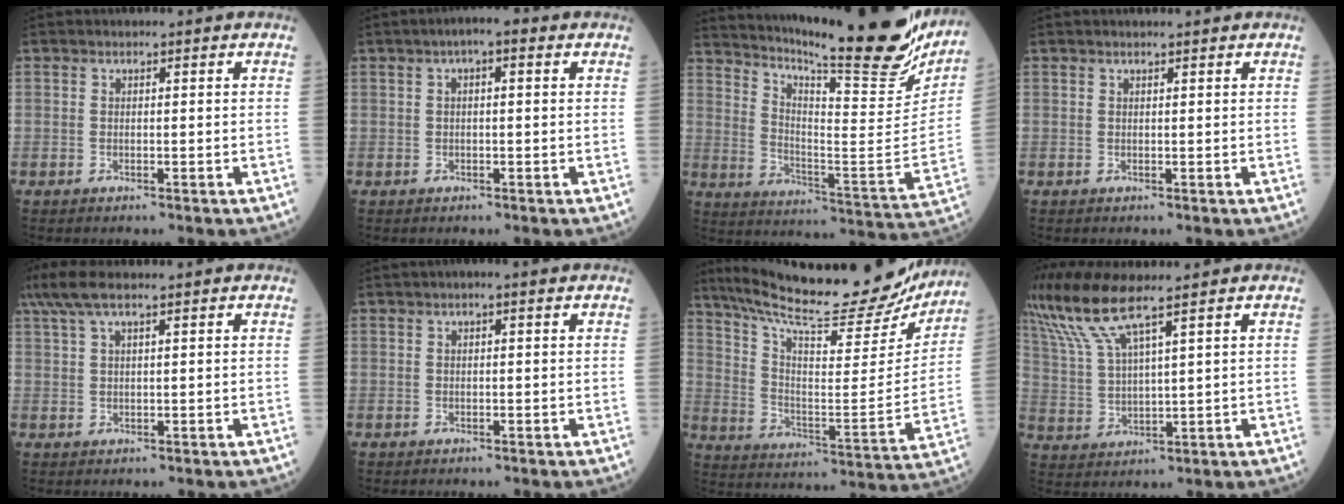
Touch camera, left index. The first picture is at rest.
{"total": 3.1, "force": [0.9, 0.9, 2.8], "torque": [-0.044, 0.011, 0.008]}
{"total": 28.9, "force": [24.7, 3.0, 14.6], "torque": [-0.241, -0.092, 0.329]}
{"total": 1.2, "force": [1.0, -0.1, 0.6], "torque": [-0.006, 0.007, 0.014]}
{"total": 5.3, "force": [3.7, 0.8, 3.7], "torque": [-0.086, 0.027, 0.076]}
{"total": 1.0, "force": [0.2, 0.1, 1.0], "torque": [-0.020, 0.005, -0.001]}
{"total": 25.0, "force": [22.5, 3.7, 10.3], "torque": [-0.177, -0.050, 0.320]}
{"total": 8.2, "force": [6.4, -0.2, 5.2], "torque": [-0.125, 0.002, 0.137]}